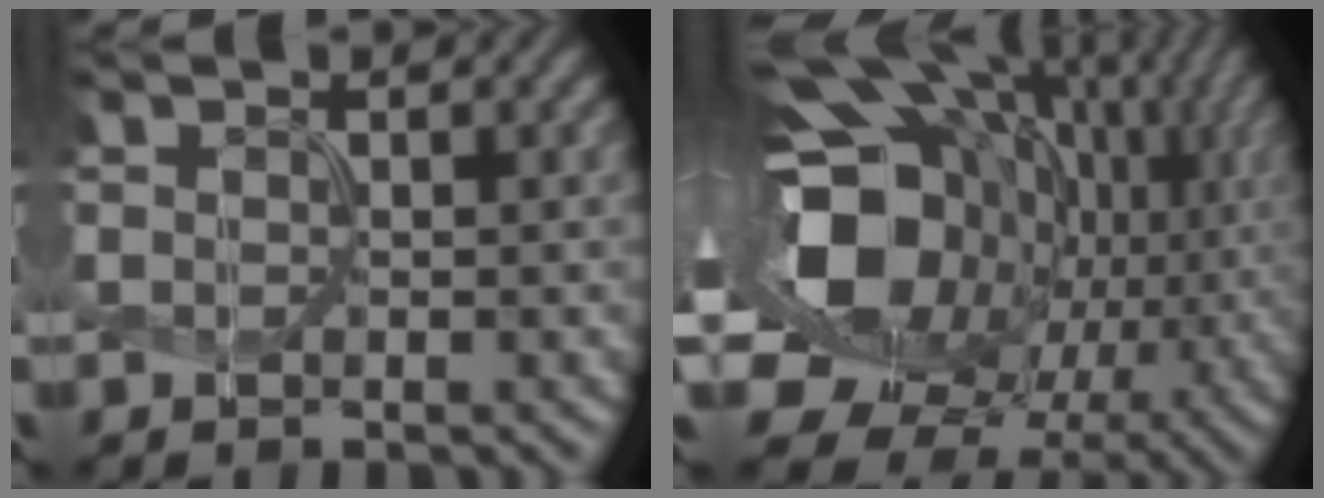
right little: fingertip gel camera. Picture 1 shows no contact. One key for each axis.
{"total": 18.1, "fx": 0.9, "fy": 13.7, "fz": 11.7, "tx": -0.201, "ty": -0.015, "tz": 0.039}